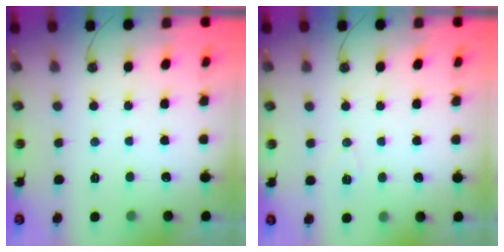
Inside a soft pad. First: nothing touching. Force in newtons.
{"total": 5.1, "press": 4.7, "slide": 2.0}